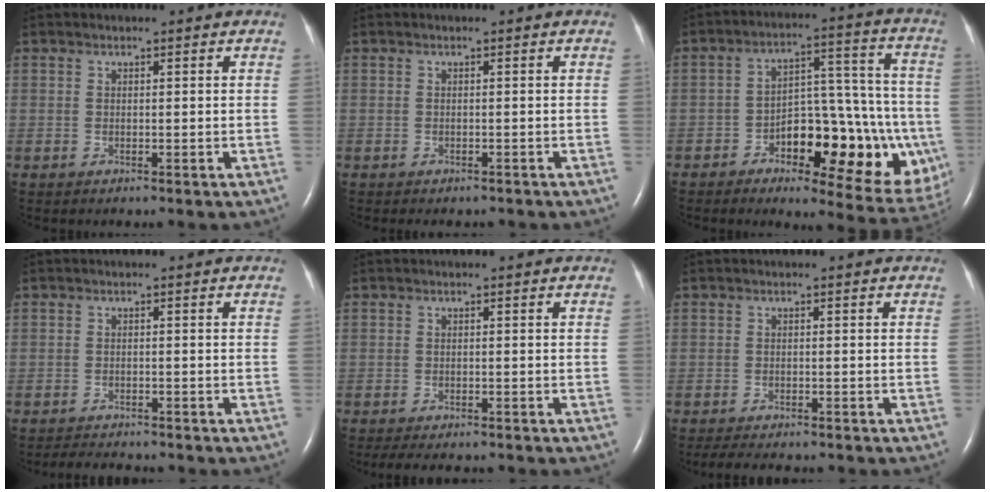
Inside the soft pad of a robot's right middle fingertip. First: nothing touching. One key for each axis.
{"total": 3.1, "fx": -2.7, "fy": 1.2, "fz": 1.0, "tx": -0.013, "ty": -0.003, "tz": -0.029}
{"total": 20.0, "fx": -6.6, "fy": 7.1, "fz": 17.5, "tx": -0.171, "ty": 0.031, "tz": -0.075}
{"total": 4.7, "fx": -4.4, "fy": 0.8, "fz": 1.4, "tx": -0.025, "ty": -0.009, "tz": -0.064}
{"total": 7.2, "fx": -6.2, "fy": 1.9, "fz": 3.1, "tx": -0.046, "ty": -0.007, "tz": -0.084}
{"total": 6.8, "fx": -5.9, "fy": 1.5, "fz": 3.0, "tx": -0.049, "ty": -0.011, "tz": -0.084}